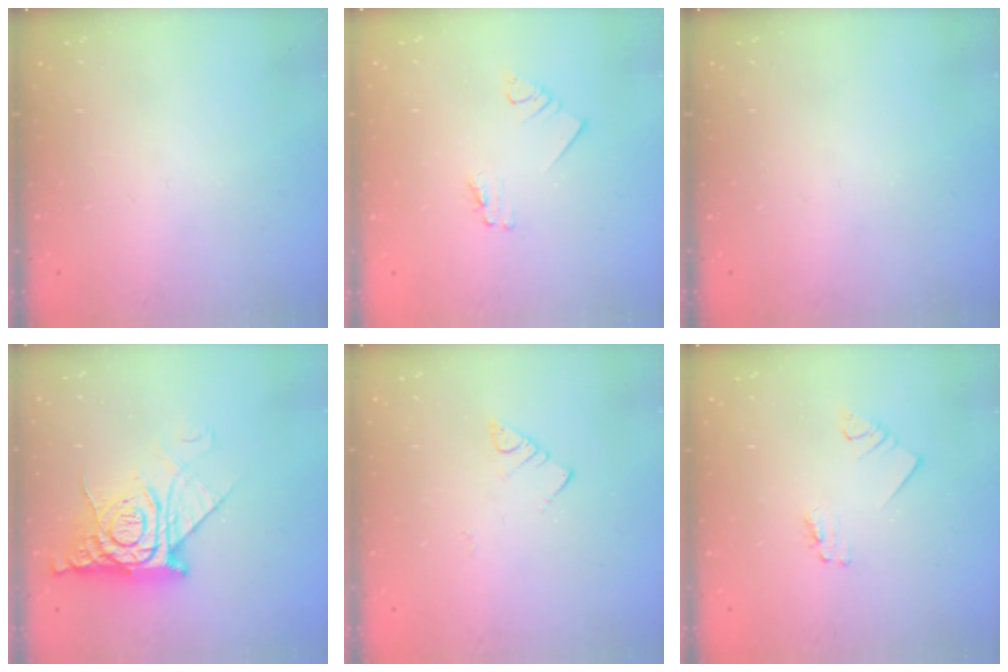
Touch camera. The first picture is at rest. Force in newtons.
{"total": 1.7, "press": 1.7, "slide": 0.3}
{"total": 0.0}
{"total": 13.7, "press": 13.6, "slide": 1.5}
{"total": 3.0, "press": 3.0, "slide": 0.2}
{"total": 1.7, "press": 1.7, "slide": 0.3}